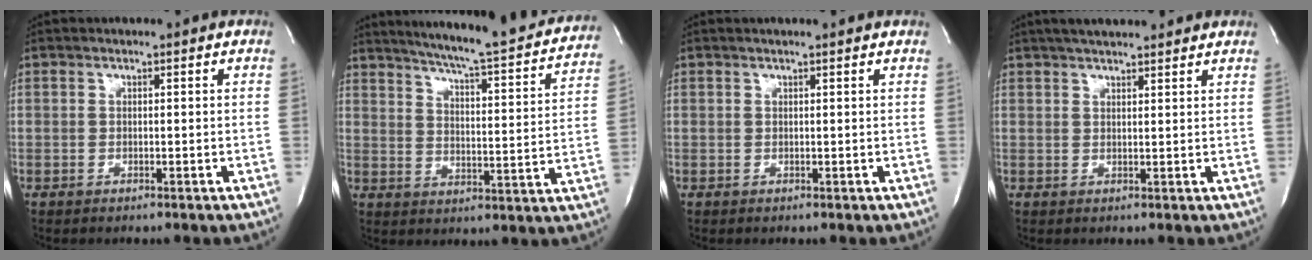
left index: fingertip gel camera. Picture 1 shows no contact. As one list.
[{"total": 23.4, "force": [21.2, 1.5, 9.6], "torque": [-0.144, -0.049, 0.267]}, {"total": 1.9, "force": [1.6, -0.2, 0.9], "torque": [-0.018, 0.011, 0.020]}, {"total": 8.4, "force": [7.2, 1.3, 4.0], "torque": [-0.064, 0.032, 0.101]}]